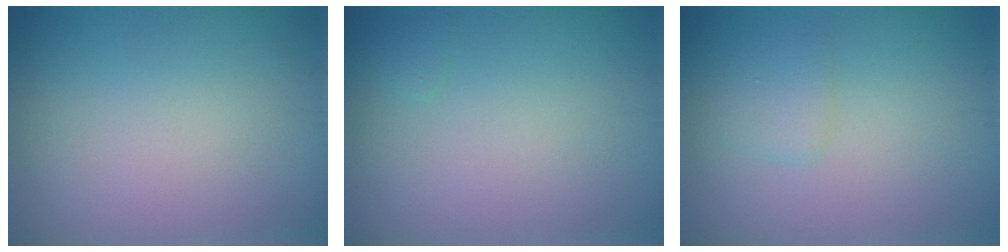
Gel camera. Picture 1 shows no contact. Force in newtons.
{"total": 0.6, "press": 0.6, "slide": 0.0}
{"total": 1.5, "press": 1.4, "slide": 0.1}